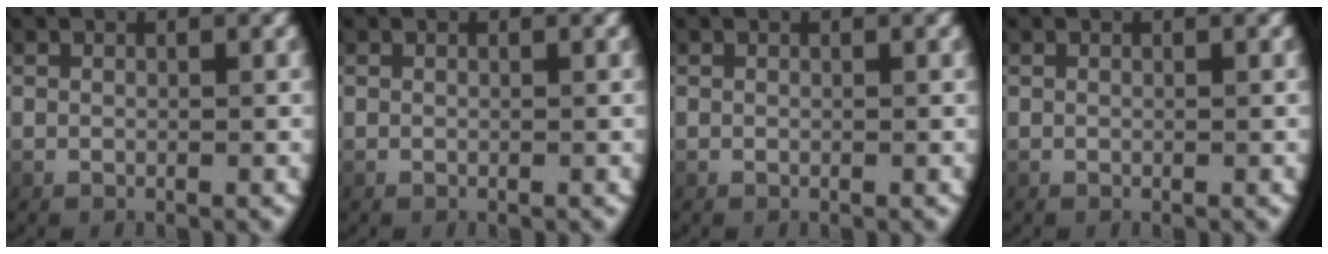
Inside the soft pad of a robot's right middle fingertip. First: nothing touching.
{"total": 0.0}
{"total": 0.0}
{"total": 1.6, "force": [0.2, -1.5, -0.5], "torque": [0.011, 0.001, 0.011]}